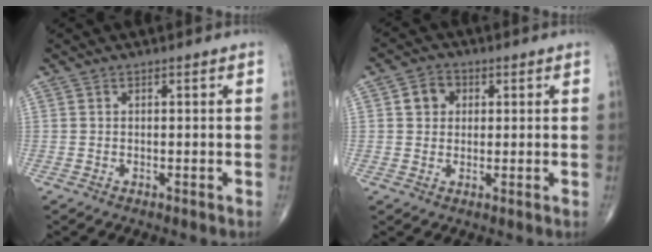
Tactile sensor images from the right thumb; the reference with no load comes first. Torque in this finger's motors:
{"motor_torque": [0.11, 1.32, 0.26, 0.20, 0.00]}